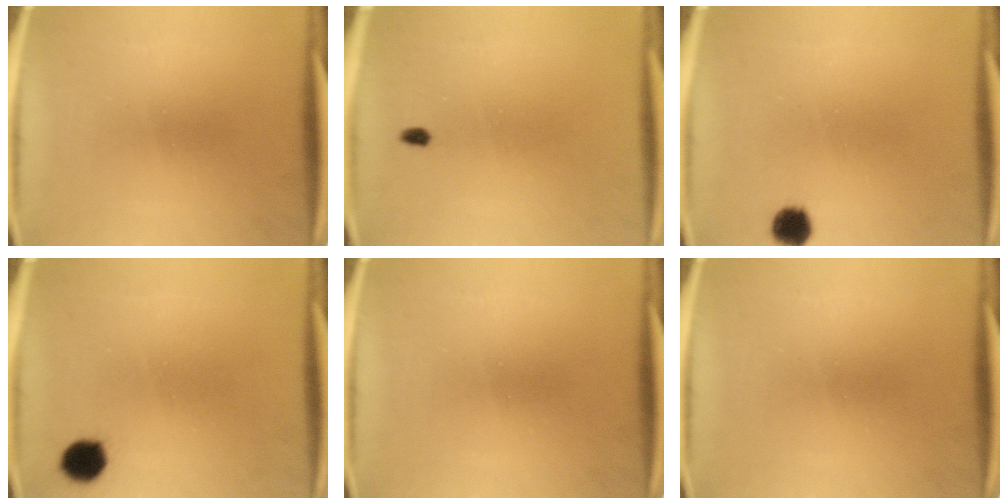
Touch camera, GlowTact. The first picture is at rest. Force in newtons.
{"total": 1.1}
{"total": 3.8}
{"total": 4.1}
{"total": 0.0}
{"total": 0.0}